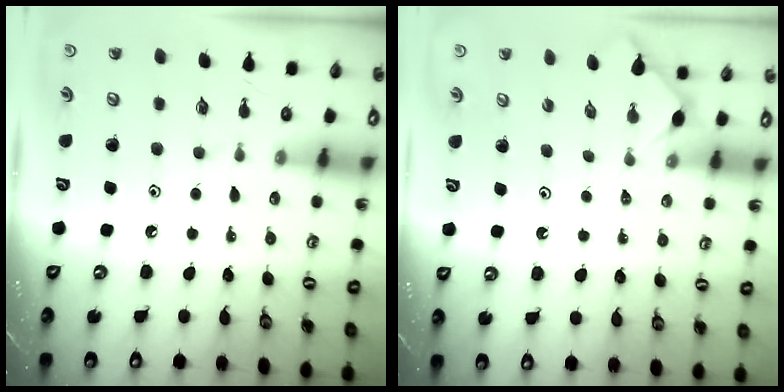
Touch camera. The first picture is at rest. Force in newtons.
{"total": 1.7, "press": 1.6, "slide": 0.5}